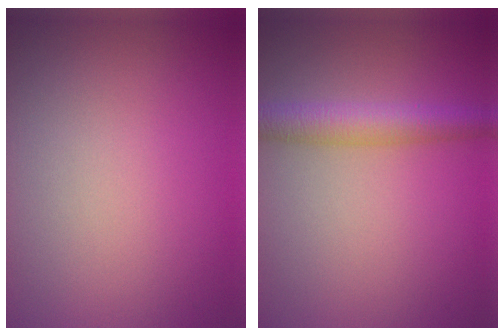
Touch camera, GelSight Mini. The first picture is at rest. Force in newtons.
{"total": 3.9, "press": 3.9, "slide": 0.1}